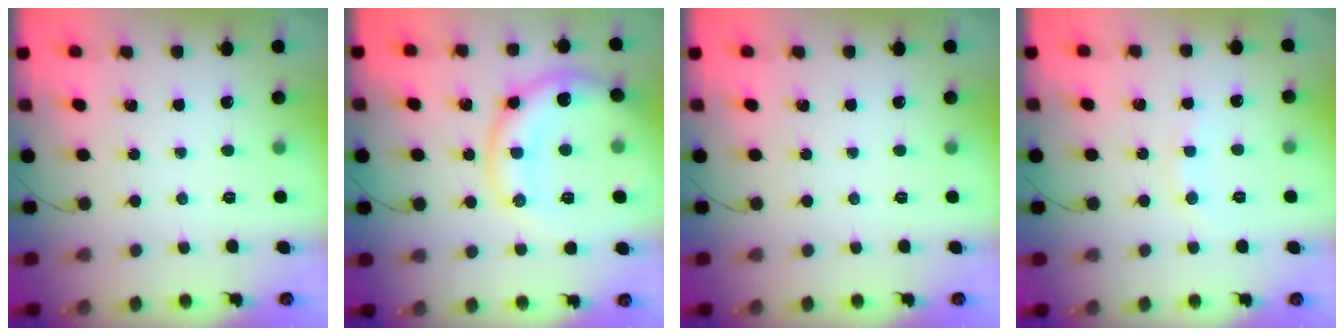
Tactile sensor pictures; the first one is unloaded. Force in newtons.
{"total": 15.1, "press": 15.0, "slide": 0.9}
{"total": 0.0}
{"total": 4.5, "press": 4.4, "slide": 0.9}